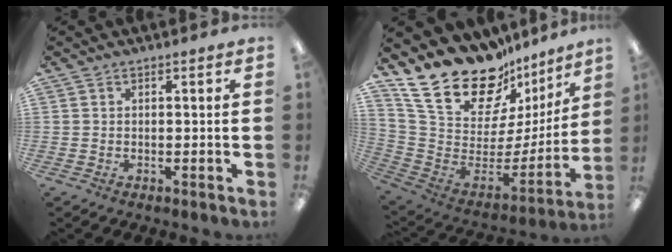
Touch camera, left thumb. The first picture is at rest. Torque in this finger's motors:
{"motor_torque": [0.69, 0.14, 0.85, -1.92, 0.08]}